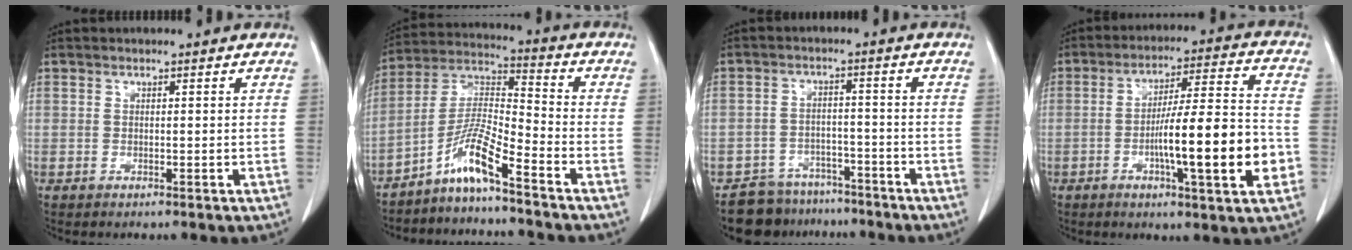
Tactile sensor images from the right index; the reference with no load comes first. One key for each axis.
{"total": 8.3, "fx": -5.8, "fy": 0.1, "fz": 5.9, "tx": -0.126, "ty": 0.005, "tz": -0.114}
{"total": 7.6, "fx": -6.5, "fy": 4.1, "fz": -0.1, "tx": 0.017, "ty": 0.023, "tz": -0.099}
{"total": 15.5, "fx": -3.9, "fy": 1.2, "fz": 14.9, "tx": -0.236, "ty": 0.005, "tz": -0.059}